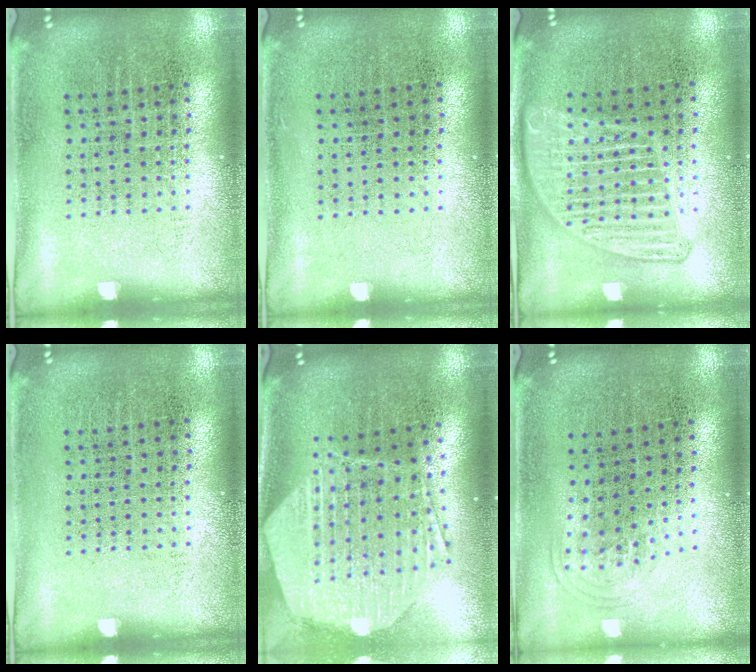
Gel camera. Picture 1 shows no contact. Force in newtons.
{"total": 0.0}
{"total": 1.6, "press": 1.6, "slide": 0.1}
{"total": 0.0}
{"total": 2.7, "press": 2.2, "slide": 1.6}
{"total": 1.0, "press": 0.7, "slide": 0.7}